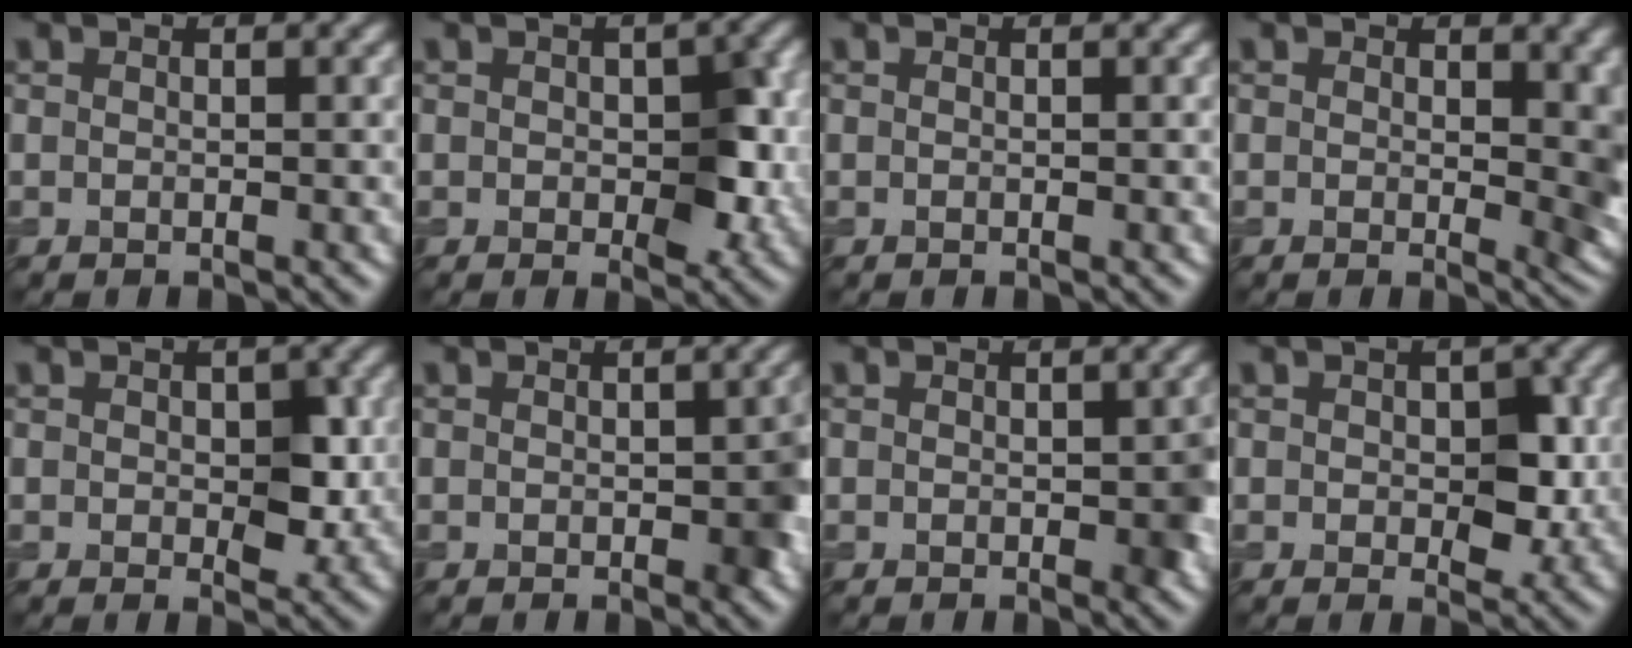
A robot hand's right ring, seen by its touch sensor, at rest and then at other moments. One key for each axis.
{"total": 4.9, "fx": 0.0, "fy": 2.7, "fz": 4.0, "tx": -0.054, "ty": -0.004, "tz": 0.004}
{"total": 0.0}
{"total": 6.7, "fx": 0.5, "fy": 3.6, "fz": 5.6, "tx": -0.046, "ty": -0.010, "tz": 0.007}
{"total": 3.7, "fx": 0.1, "fy": 2.1, "fz": 3.0, "tx": -0.046, "ty": -0.005, "tz": 0.005}
{"total": 2.6, "fx": -0.3, "fy": 1.3, "fz": 2.2, "tx": -0.024, "ty": -0.003, "tz": -0.002}
{"total": 2.2, "fx": -0.1, "fy": 1.1, "fz": 1.9, "tx": -0.022, "ty": -0.003, "tz": 0.000}
{"total": 4.3, "fx": 0.1, "fy": 2.5, "fz": 3.4, "tx": -0.050, "ty": -0.004, "tz": 0.005}